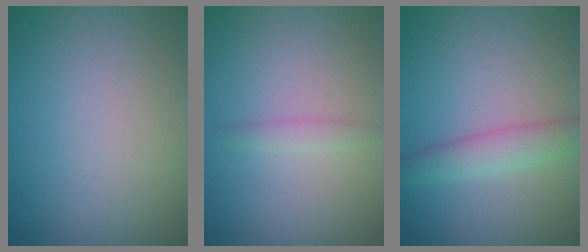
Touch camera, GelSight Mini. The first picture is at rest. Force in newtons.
{"total": 1.0, "press": 1.0, "slide": 0.0}
{"total": 2.7, "press": 2.7, "slide": 0.0}